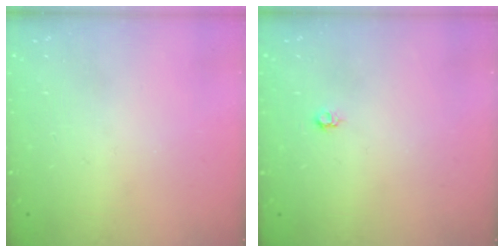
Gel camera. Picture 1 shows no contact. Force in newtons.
{"total": 4.0, "press": 4.0, "slide": 0.6}